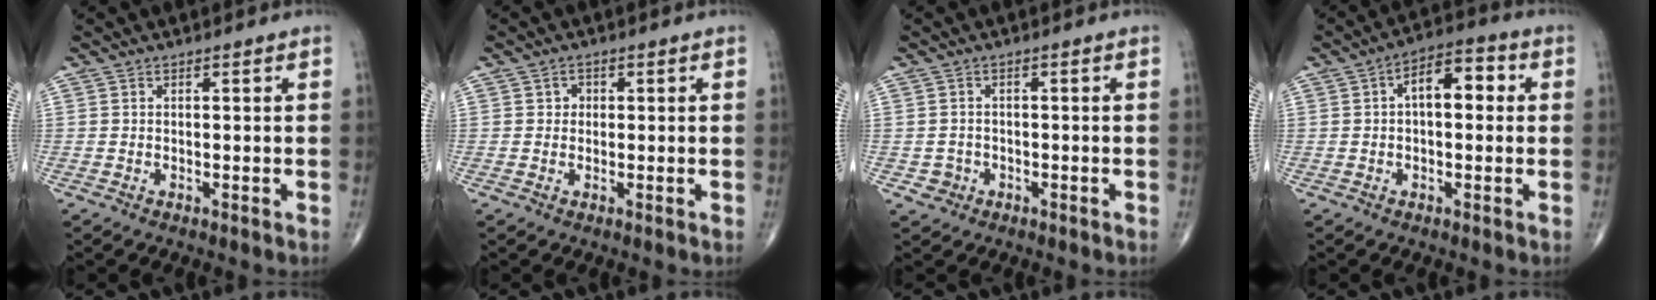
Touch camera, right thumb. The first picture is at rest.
{"total": 1.6, "force": [0.2, 1.4, 0.5], "torque": [0.002, 0.003, 0.000]}
{"total": 2.0, "force": [-0.8, 1.9, 0.1], "torque": [0.008, 0.009, -0.014]}
{"total": 8.3, "force": [1.3, 4.3, 7.0], "torque": [-0.089, 0.024, 0.011]}